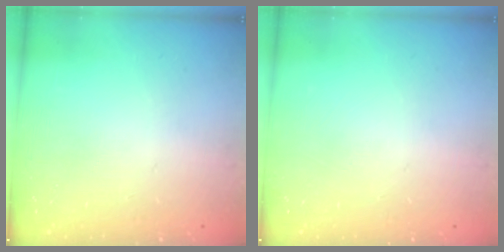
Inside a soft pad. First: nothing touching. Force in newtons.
{"total": 0.0}